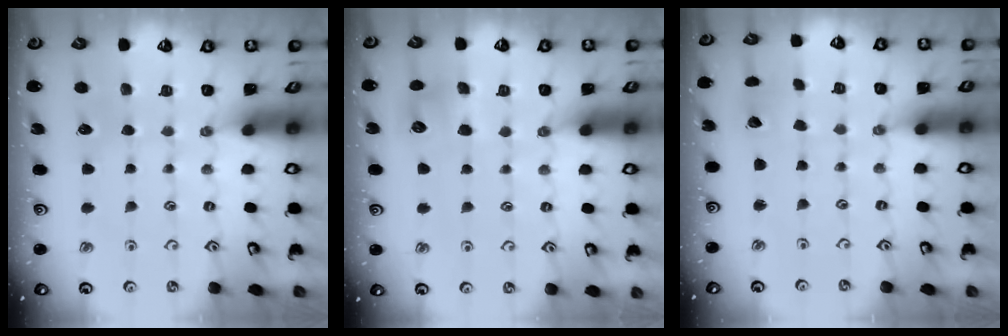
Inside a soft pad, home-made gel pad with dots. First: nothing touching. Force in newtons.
{"total": 6.3, "press": 6.3, "slide": 0.6}
{"total": 2.6, "press": 2.6, "slide": 0.2}